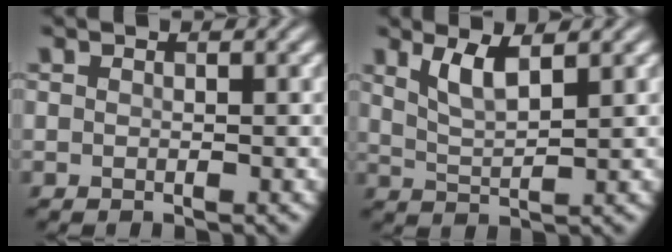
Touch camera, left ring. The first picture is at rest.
{"total": 3.0, "force": [1.8, 0.7, 2.3], "torque": [-0.046, -0.004, 0.038]}